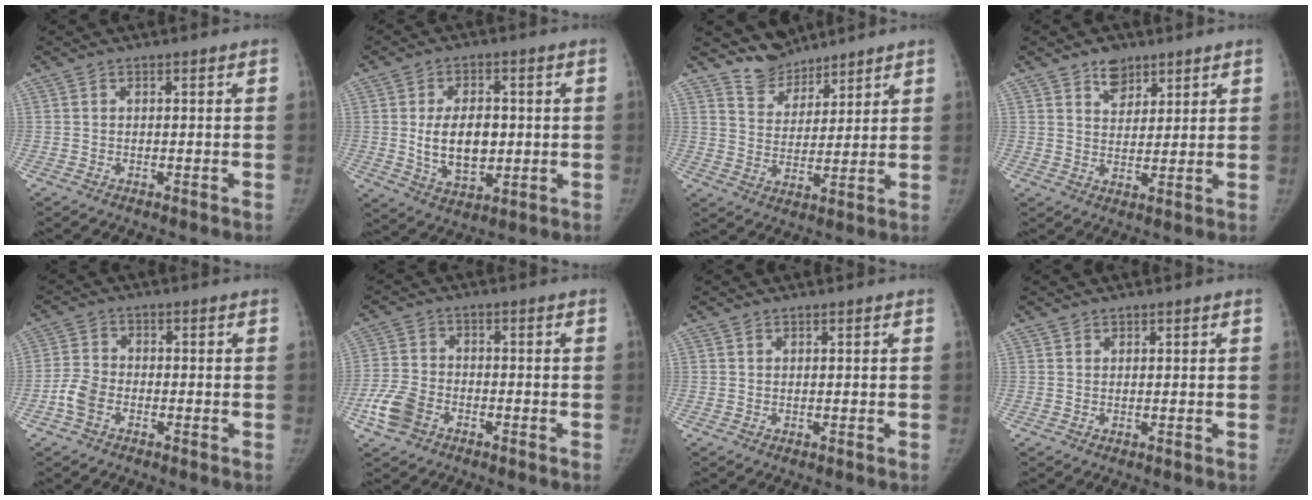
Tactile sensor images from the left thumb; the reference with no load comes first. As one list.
[{"total": 10.6, "force": [0.1, 6.7, 8.2], "torque": [-0.113, -0.009, 0.011]}, {"total": 6.8, "force": [6.2, 2.9, -0.2], "torque": [0.031, -0.053, 0.122]}, {"total": 5.1, "force": [3.5, 3.2, 1.8], "torque": [-0.001, -0.025, 0.060]}, {"total": 4.5, "force": [-2.1, 3.0, 2.6], "torque": [-0.050, 0.012, -0.047]}, {"total": 6.6, "force": [-3.4, 4.5, 3.4], "torque": [-0.072, 0.013, -0.068]}, {"total": 0.0}, {"total": 0.5, "force": [0.4, 0.3, -0.1], "torque": [0.009, -0.003, 0.003]}]